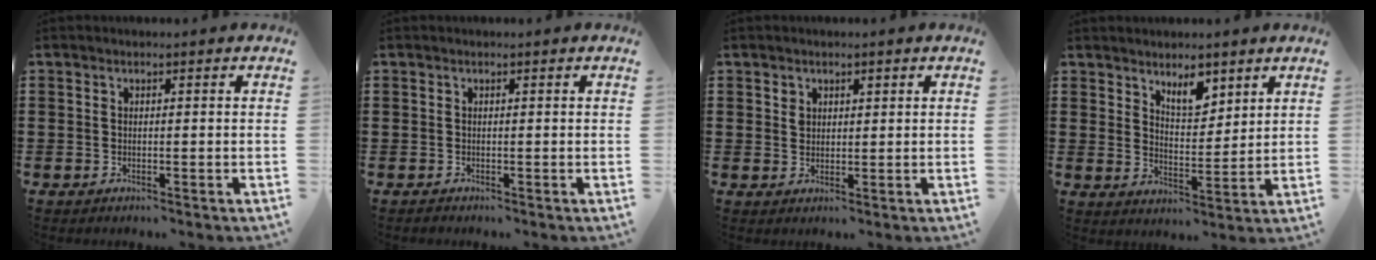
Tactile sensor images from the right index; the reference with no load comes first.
{"total": 0.0}
{"total": 1.8, "force": [1.0, 1.3, 0.6], "torque": [-0.016, 0.005, 0.020]}
{"total": 5.2, "force": [4.0, 2.3, 2.5], "torque": [-0.044, -0.007, 0.069]}